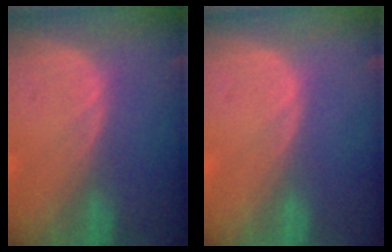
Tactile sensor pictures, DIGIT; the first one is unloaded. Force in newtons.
{"total": 0.0}